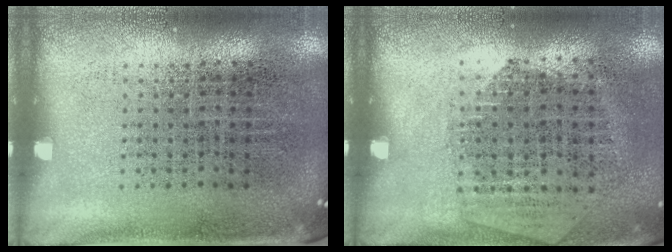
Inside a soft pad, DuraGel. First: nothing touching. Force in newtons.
{"total": 1.3, "press": 1.2, "slide": 0.6}